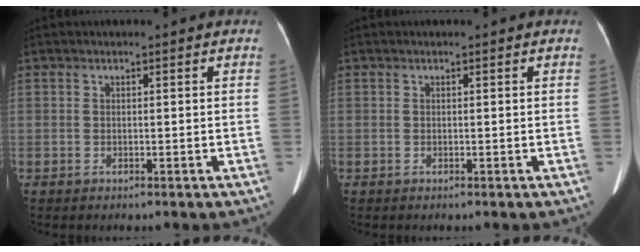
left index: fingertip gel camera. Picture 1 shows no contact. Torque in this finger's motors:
{"motor_torque": [0.00, 0.00, 0.00, 0.00]}